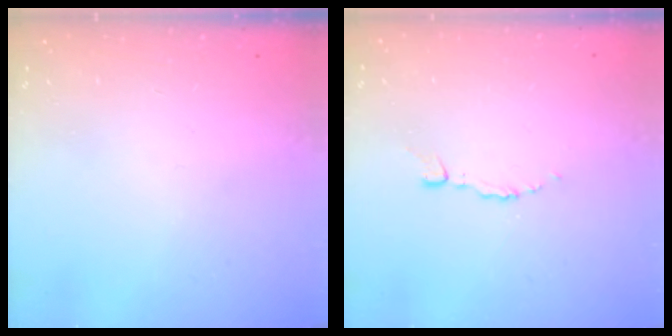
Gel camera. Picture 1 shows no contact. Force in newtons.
{"total": 2.2, "press": 2.2, "slide": 0.2}